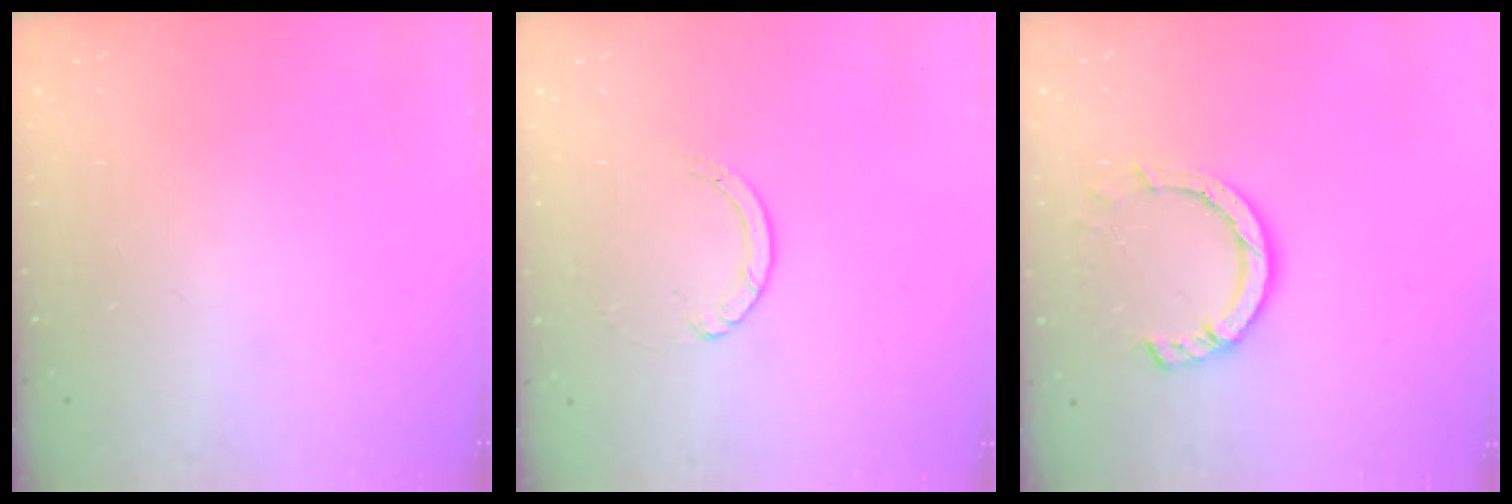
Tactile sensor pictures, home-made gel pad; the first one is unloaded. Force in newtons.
{"total": 2.4, "press": 2.4, "slide": 0.2}
{"total": 8.0, "press": 7.9, "slide": 0.9}